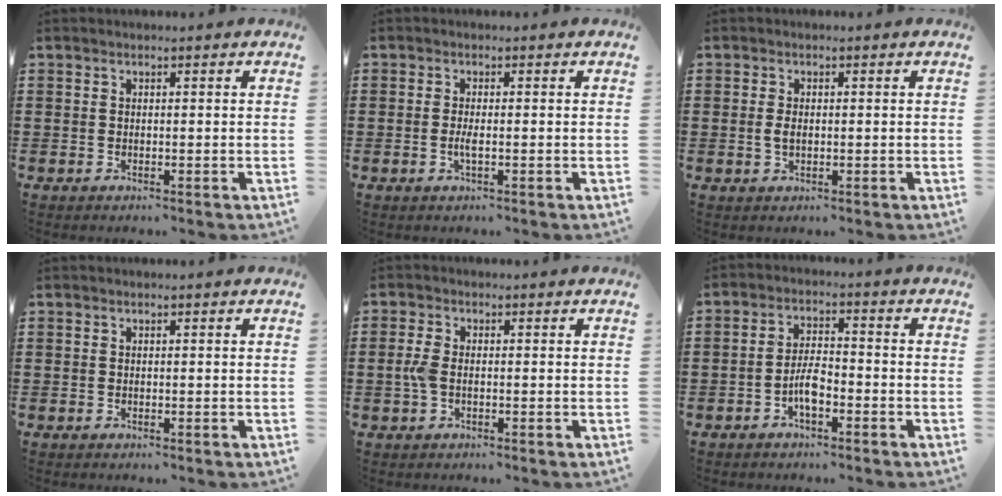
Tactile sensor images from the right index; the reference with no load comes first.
{"total": 1.7, "force": [-0.5, 0.3, 1.6], "torque": [-0.037, -0.003, -0.012]}
{"total": 2.0, "force": [-0.1, 1.0, 1.7], "torque": [-0.041, 0.001, -0.005]}
{"total": 0.0}
{"total": 2.8, "force": [-0.5, 1.4, 2.4], "torque": [-0.068, -0.005, -0.016]}
{"total": 4.5, "force": [-2.0, 1.7, 3.7], "torque": [-0.084, 0.003, -0.044]}